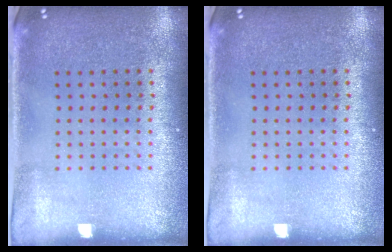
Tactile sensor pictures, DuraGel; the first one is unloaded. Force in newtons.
{"total": 0.0}